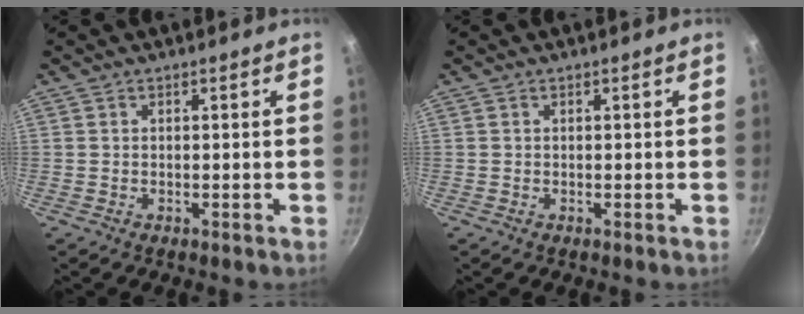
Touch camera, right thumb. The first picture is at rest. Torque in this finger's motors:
{"motor_torque": [-0.25, 0.14, -0.25, 0.13, 0.02]}